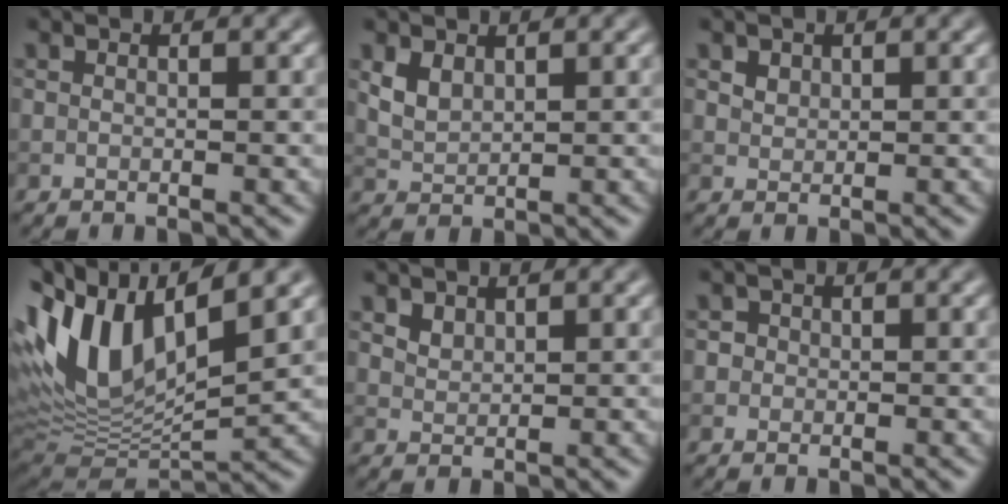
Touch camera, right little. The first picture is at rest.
{"total": 2.0, "force": [1.1, 1.3, 1.1], "torque": [-0.030, -0.002, 0.027]}
{"total": 1.6, "force": [1.0, 1.0, 0.6], "torque": [-0.013, -0.002, 0.022]}
{"total": 12.4, "force": [3.9, 5.7, 10.2], "torque": [-0.204, 0.007, 0.068]}
{"total": 1.4, "force": [1.0, 0.8, 0.5], "torque": [-0.012, -0.005, 0.022]}
{"total": 1.5, "force": [0.5, 1.4, 0.5], "torque": [0.006, 0.004, 0.006]}